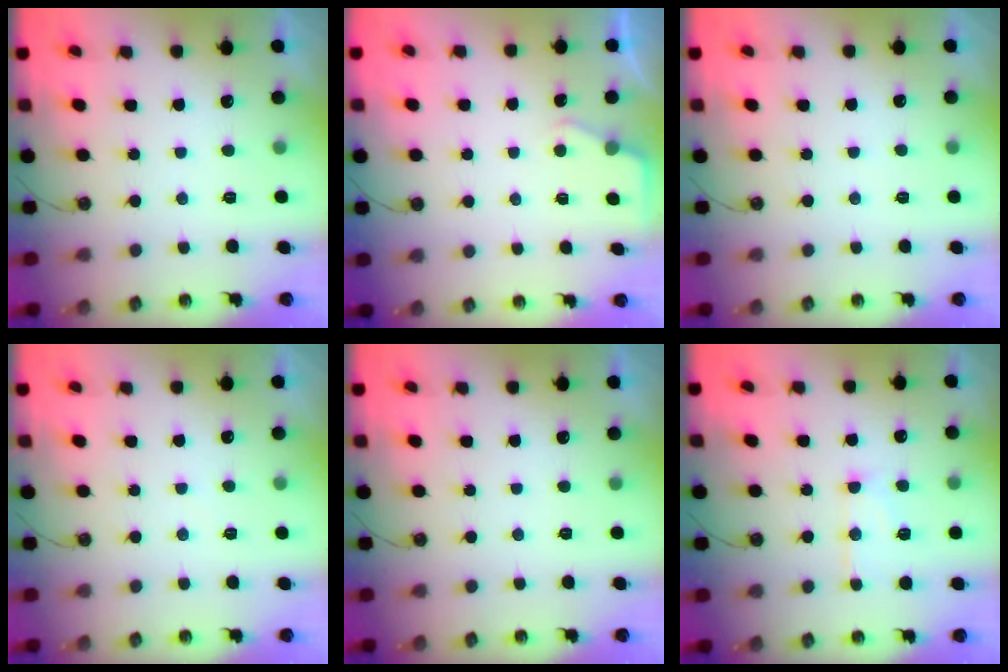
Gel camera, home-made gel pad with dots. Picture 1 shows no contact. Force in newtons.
{"total": 2.6, "press": 2.6, "slide": 0.4}
{"total": 1.4, "press": 1.3, "slide": 0.3}
{"total": 3.9, "press": 3.9, "slide": 0.6}
{"total": 0.0}
{"total": 10.0, "press": 10.0, "slide": 0.8}